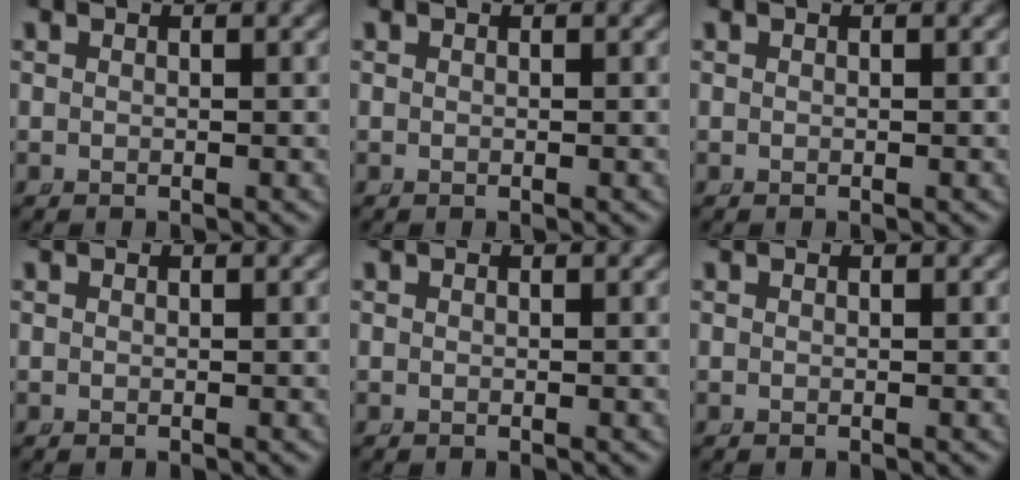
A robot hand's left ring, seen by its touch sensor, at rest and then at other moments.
{"total": 0.0}
{"total": 0.0}
{"total": 0.0}
{"total": 0.0}
{"total": 0.0}